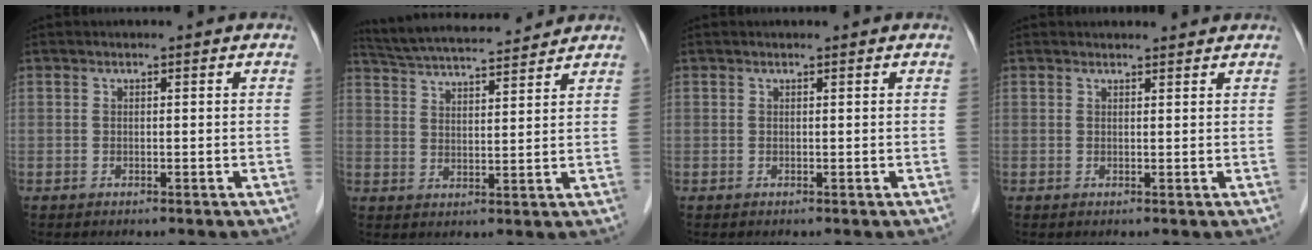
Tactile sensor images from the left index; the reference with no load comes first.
{"total": 13.4, "force": [12.3, 1.4, 5.1], "torque": [-0.098, 0.022, 0.194]}
{"total": 0.0}
{"total": 2.1, "force": [2.0, 0.5, 0.1], "torque": [-0.003, 0.005, 0.017]}